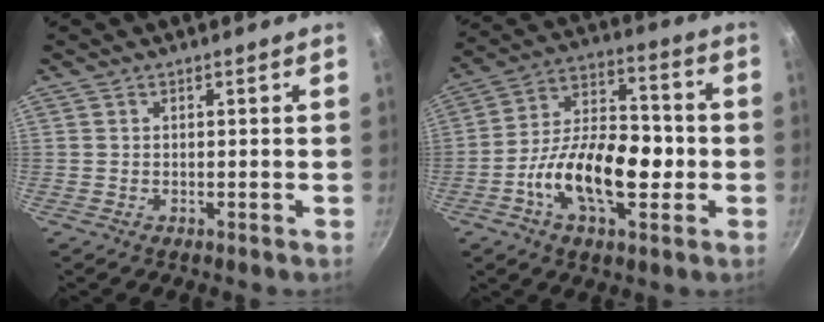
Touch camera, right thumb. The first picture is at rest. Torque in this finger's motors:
{"motor_torque": [0.49, 1.72, 1.43, -0.82, 0.17]}